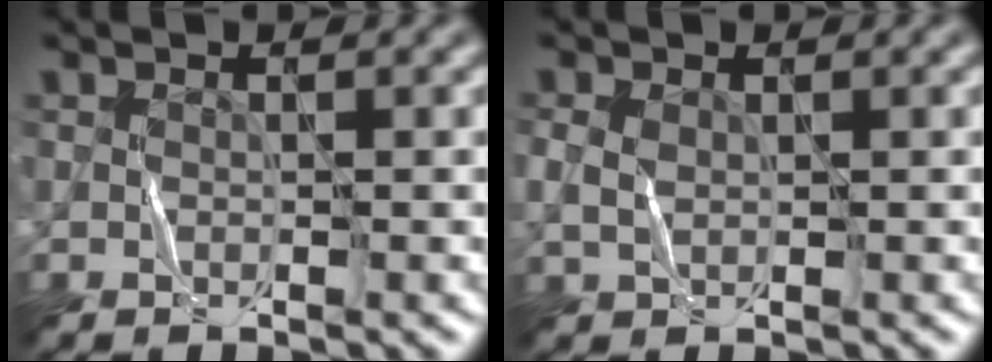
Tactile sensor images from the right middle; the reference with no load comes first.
{"total": 1.7, "force": [0.3, 1.2, 1.2], "torque": [-0.034, 0.002, 0.008]}